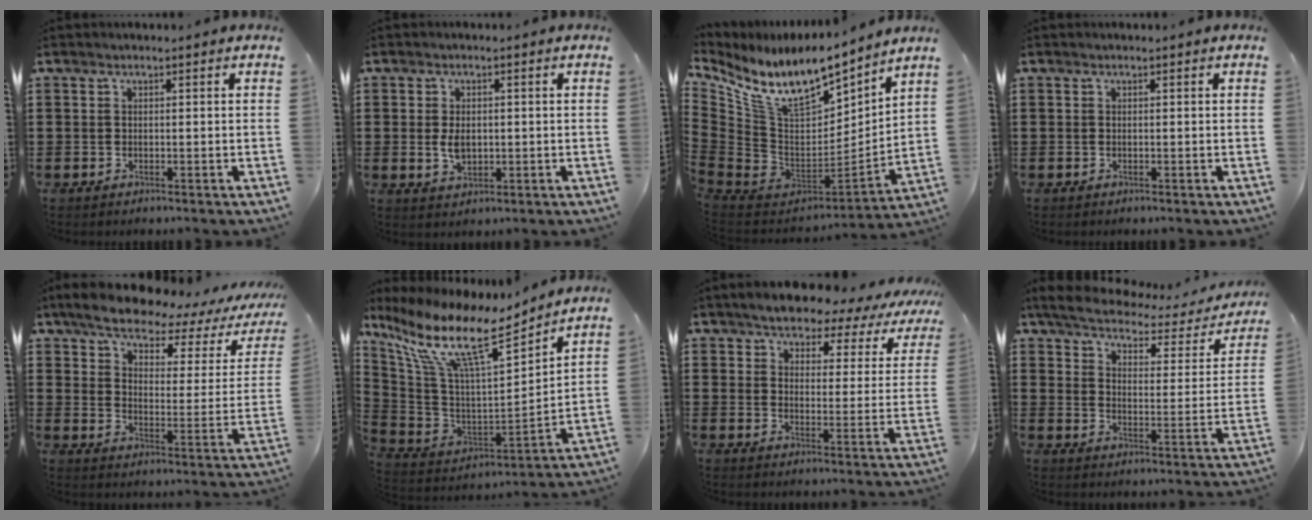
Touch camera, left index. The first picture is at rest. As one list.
[{"total": 3.6, "force": [0.1, 2.2, 2.8], "torque": [-0.056, -0.001, -0.003]}, {"total": 12.9, "force": [9.2, 4.6, 7.8], "torque": [-0.186, -0.069, 0.162]}, {"total": 0.0}, {"total": 6.2, "force": [5.3, 1.4, 3.0], "torque": [-0.087, -0.029, 0.089]}, {"total": 12.8, "force": [8.2, 2.8, 9.5], "torque": [-0.214, -0.052, 0.134]}, {"total": 5.4, "force": [5.1, 1.3, 1.1], "torque": [-0.044, -0.033, 0.086]}, {"total": 4.1, "force": [3.5, 0.8, 1.9], "torque": [-0.058, -0.023, 0.055]}]